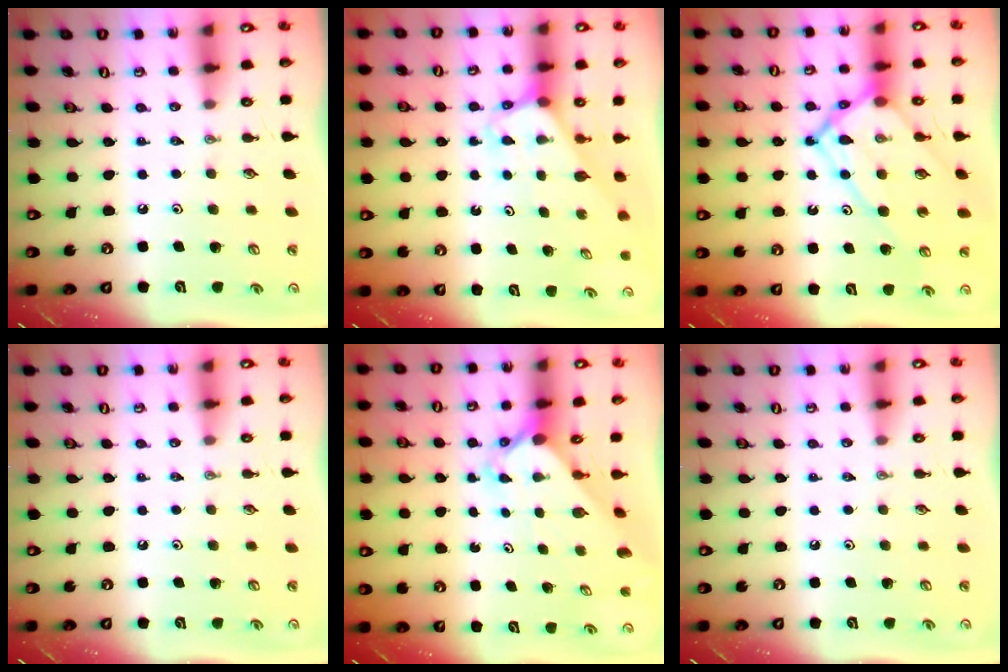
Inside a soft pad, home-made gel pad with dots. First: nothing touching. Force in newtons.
{"total": 3.2, "press": 3.2, "slide": 0.2}
{"total": 16.0, "press": 16.0, "slide": 1.3}
{"total": 0.0}
{"total": 2.3, "press": 2.3, "slide": 0.1}
{"total": 0.0}